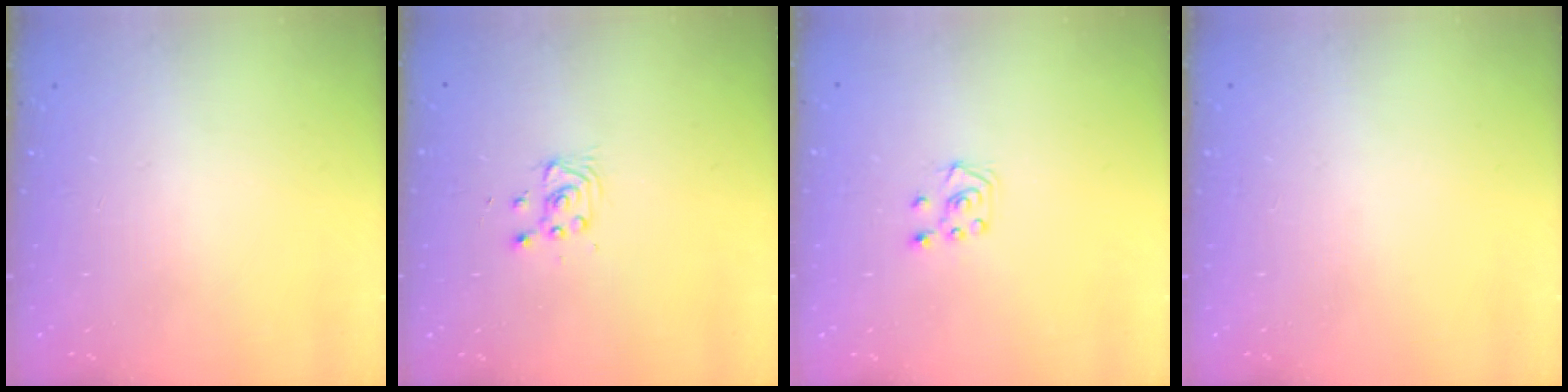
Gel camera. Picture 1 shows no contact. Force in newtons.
{"total": 2.8, "press": 2.8, "slide": 0.4}
{"total": 5.1, "press": 5.1, "slide": 0.5}
{"total": 0.0}